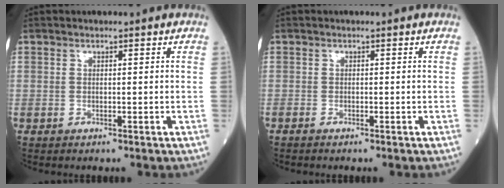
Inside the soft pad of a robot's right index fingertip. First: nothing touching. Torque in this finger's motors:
{"motor_torque": [0.12, -0.02, 0.05, 0.01]}